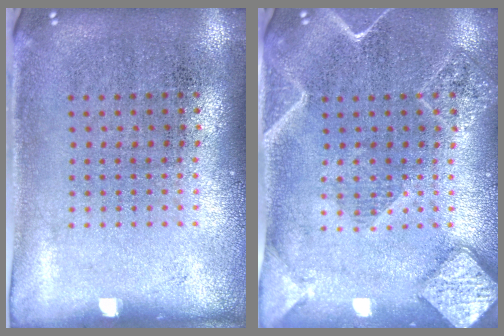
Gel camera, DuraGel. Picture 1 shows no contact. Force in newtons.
{"total": 2.4, "press": 2.2, "slide": 0.9}